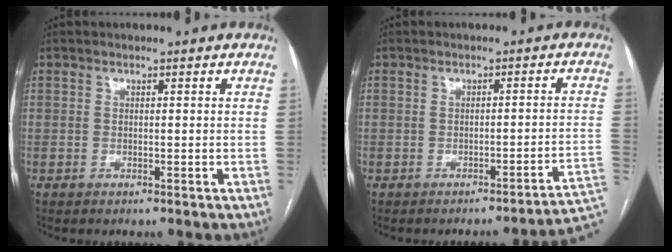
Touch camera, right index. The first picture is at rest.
{"total": 5.9, "force": [-3.4, 0.1, 4.8], "torque": [-0.046, 0.010, -0.036]}